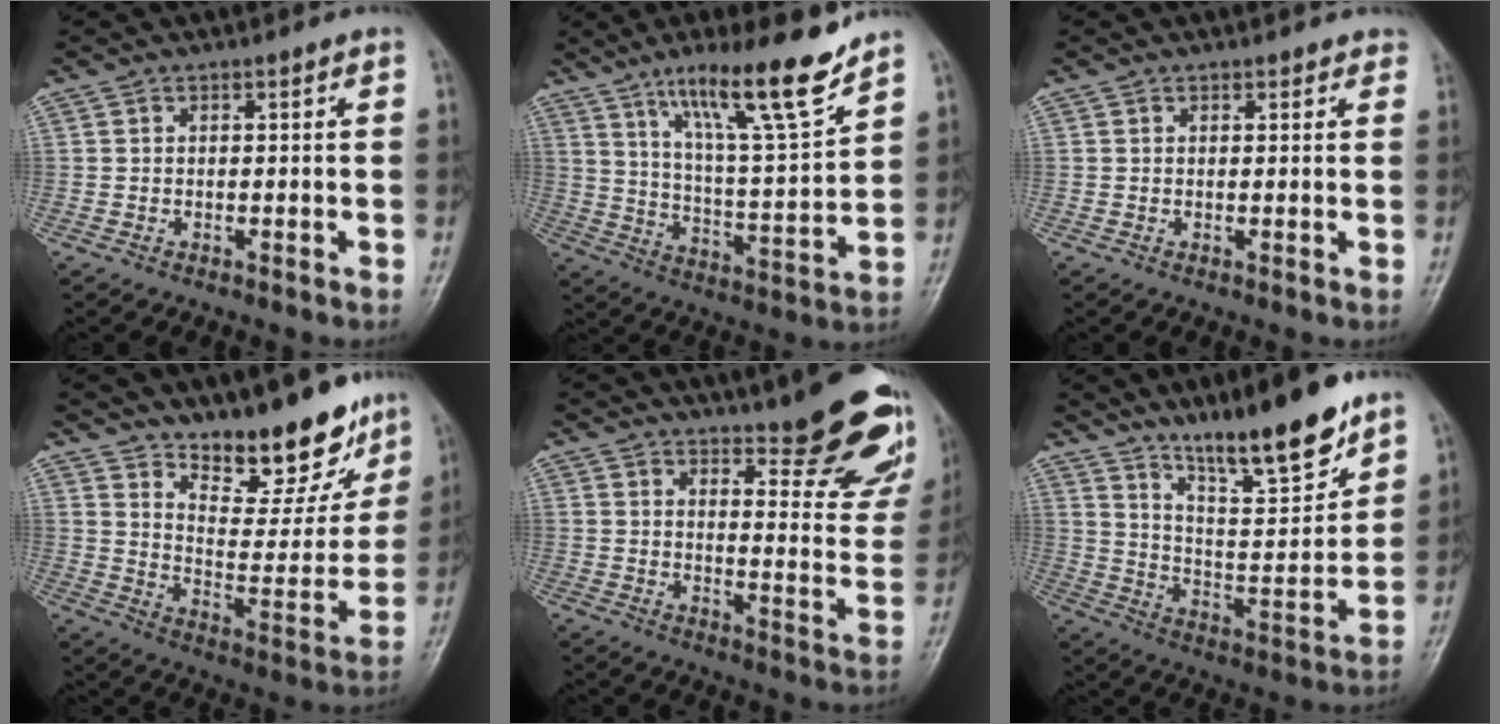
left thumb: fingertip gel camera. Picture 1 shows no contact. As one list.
[{"total": 16.7, "force": [11.6, 2.1, 11.9], "torque": [-0.182, -0.068, 0.199]}, {"total": 1.7, "force": [1.4, 0.9, 0.4], "torque": [0.015, -0.002, 0.008]}, {"total": 16.5, "force": [12.9, 5.8, 8.5], "torque": [-0.071, -0.095, 0.206]}, {"total": 20.5, "force": [15.2, 5.6, 12.5], "torque": [-0.121, -0.104, 0.184]}, {"total": 16.5, "force": [12.3, 3.3, 10.6], "torque": [-0.144, -0.083, 0.214]}]